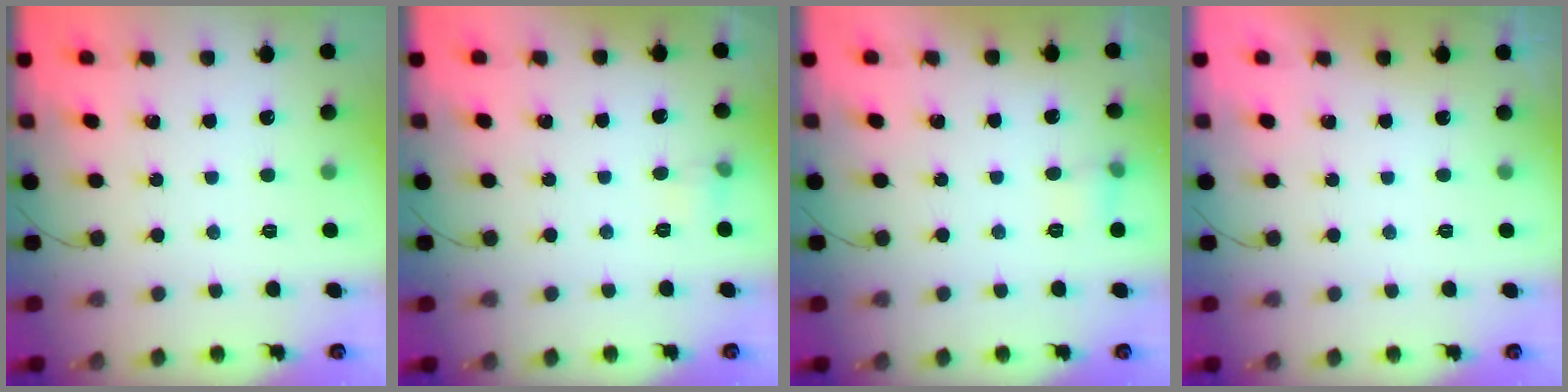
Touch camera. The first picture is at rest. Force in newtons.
{"total": 4.4, "press": 4.2, "slide": 1.3}
{"total": 5.9, "press": 5.0, "slide": 3.1}
{"total": 0.0}